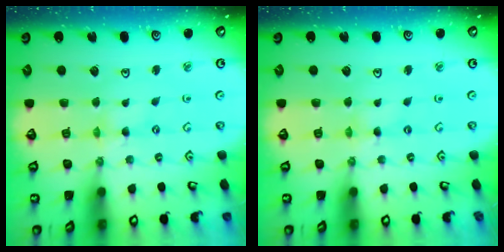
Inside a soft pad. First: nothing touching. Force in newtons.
{"total": 0.0}